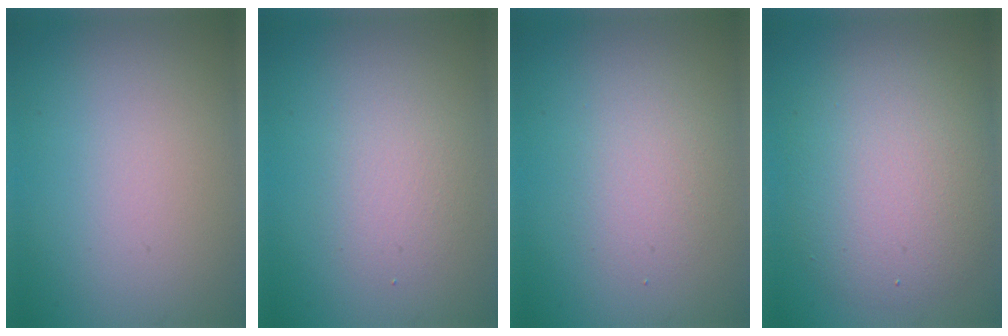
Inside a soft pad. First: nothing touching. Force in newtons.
{"total": 2.1, "press": 2.1, "slide": 0.1}
{"total": 2.2, "press": 2.2, "slide": 0.2}
{"total": 6.4, "press": 6.4, "slide": 0.5}